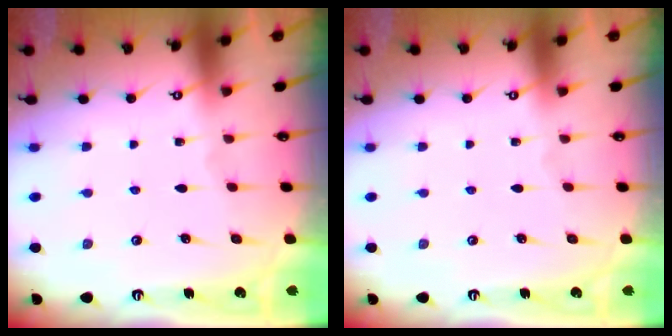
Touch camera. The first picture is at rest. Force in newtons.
{"total": 0.0}